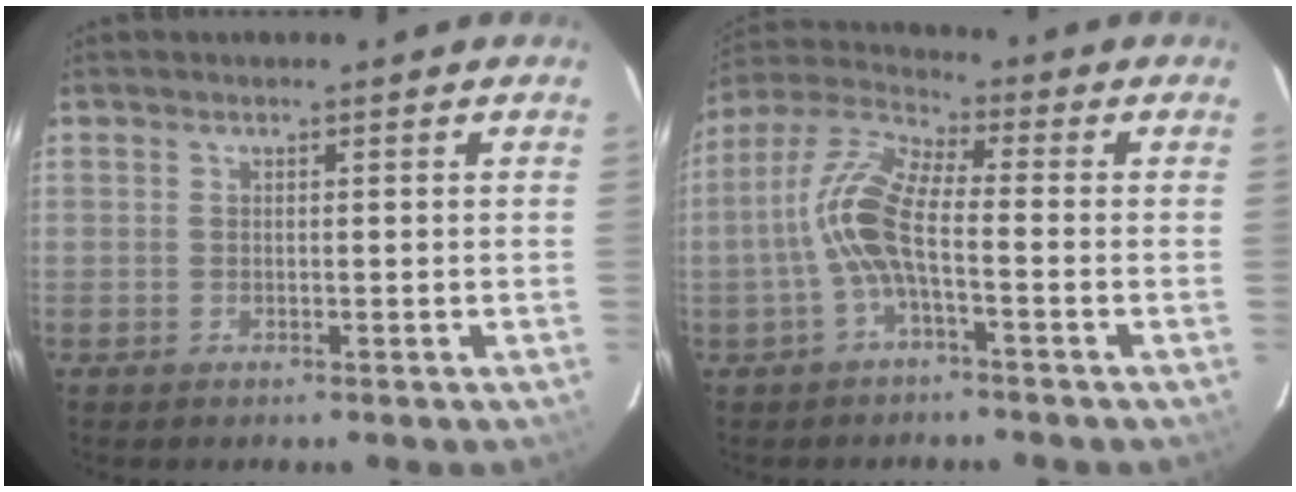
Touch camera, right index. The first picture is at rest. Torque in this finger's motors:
{"motor_torque": [0.72, -0.45, 0.72, 0.21]}